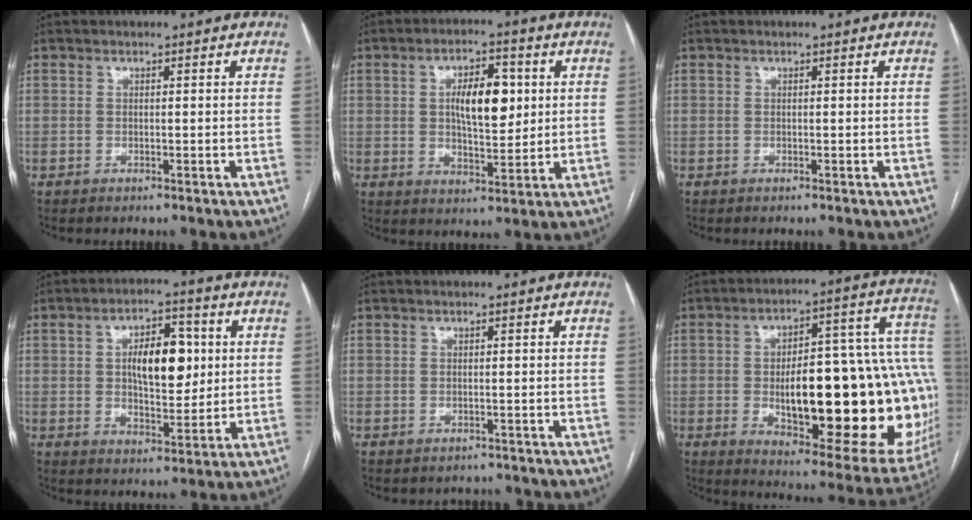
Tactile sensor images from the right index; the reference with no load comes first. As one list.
[{"total": 9.1, "force": [1.7, 3.5, 8.2], "torque": [-0.135, 0.011, 0.031]}, {"total": 0.0}, {"total": 10.1, "force": [1.8, 4.5, 8.8], "torque": [-0.141, 0.013, 0.032]}, {"total": 2.0, "force": [-1.7, 1.1, -0.2], "torque": [0.001, 0.005, -0.023]}, {"total": 33.4, "force": [-4.1, 9.9, 31.6], "torque": [-0.349, 0.034, -0.036]}]